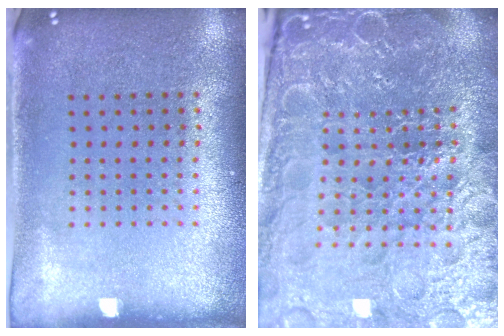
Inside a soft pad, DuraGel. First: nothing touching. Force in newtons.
{"total": 5.6, "press": 5.2, "slide": 2.1}